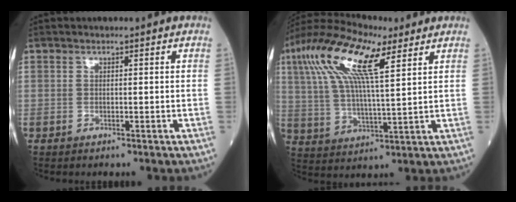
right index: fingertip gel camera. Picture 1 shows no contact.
{"total": 15.6, "force": [7.4, 3.5, 13.3], "torque": [-0.271, 0.026, 0.132]}